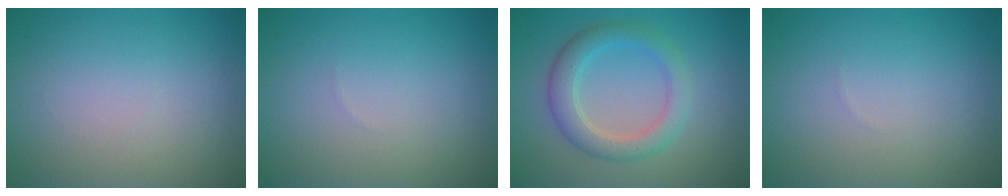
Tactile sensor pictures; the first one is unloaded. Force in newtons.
{"total": 0.0}
{"total": 3.7, "press": 3.7, "slide": 0.1}
{"total": 0.0}